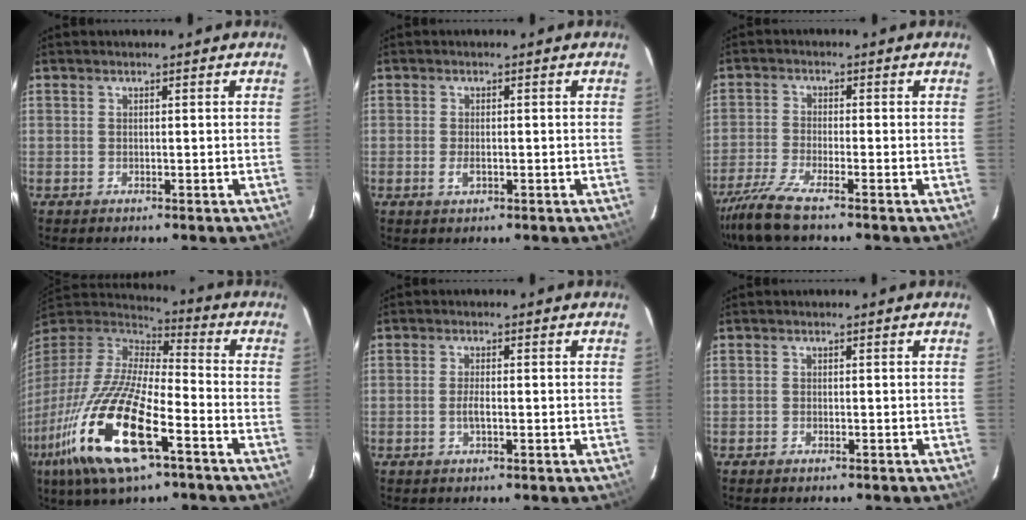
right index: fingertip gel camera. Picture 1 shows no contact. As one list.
[{"total": 1.9, "force": [-0.7, 0.9, 1.5], "torque": [-0.032, -0.001, -0.012]}, {"total": 8.6, "force": [-7.0, 0.2, 5.0], "torque": [-0.122, -0.029, -0.132]}, {"total": 26.2, "force": [-12.8, 7.5, 21.5], "torque": [-0.429, -0.068, -0.251]}, {"total": 1.9, "force": [-0.6, 0.4, 1.8], "torque": [-0.037, 0.001, -0.011]}, {"total": 0.8, "force": [-0.7, 0.4, 0.2], "torque": [-0.005, 0.000, -0.013]}]